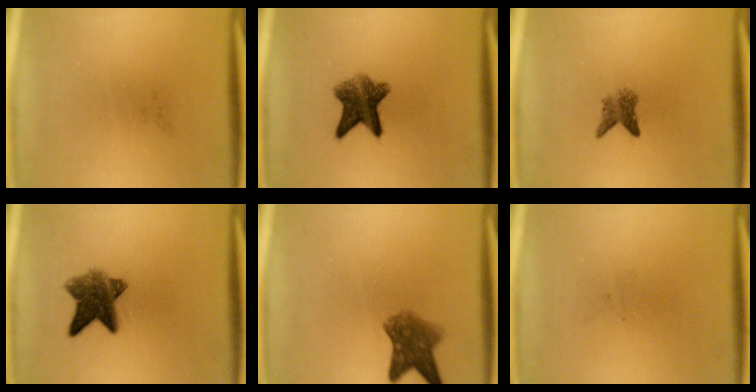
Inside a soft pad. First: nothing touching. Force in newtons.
{"total": 7.5}
{"total": 2.6}
{"total": 7.9}
{"total": 5.8}
{"total": 0.0}